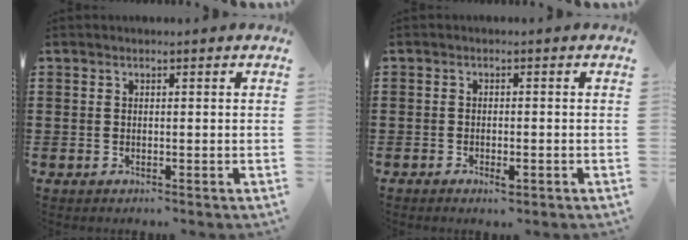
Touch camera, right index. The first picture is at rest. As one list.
[{"total": 1.4, "force": [-1.0, 0.6, 0.8], "torque": [-0.018, -0.002, -0.019]}]